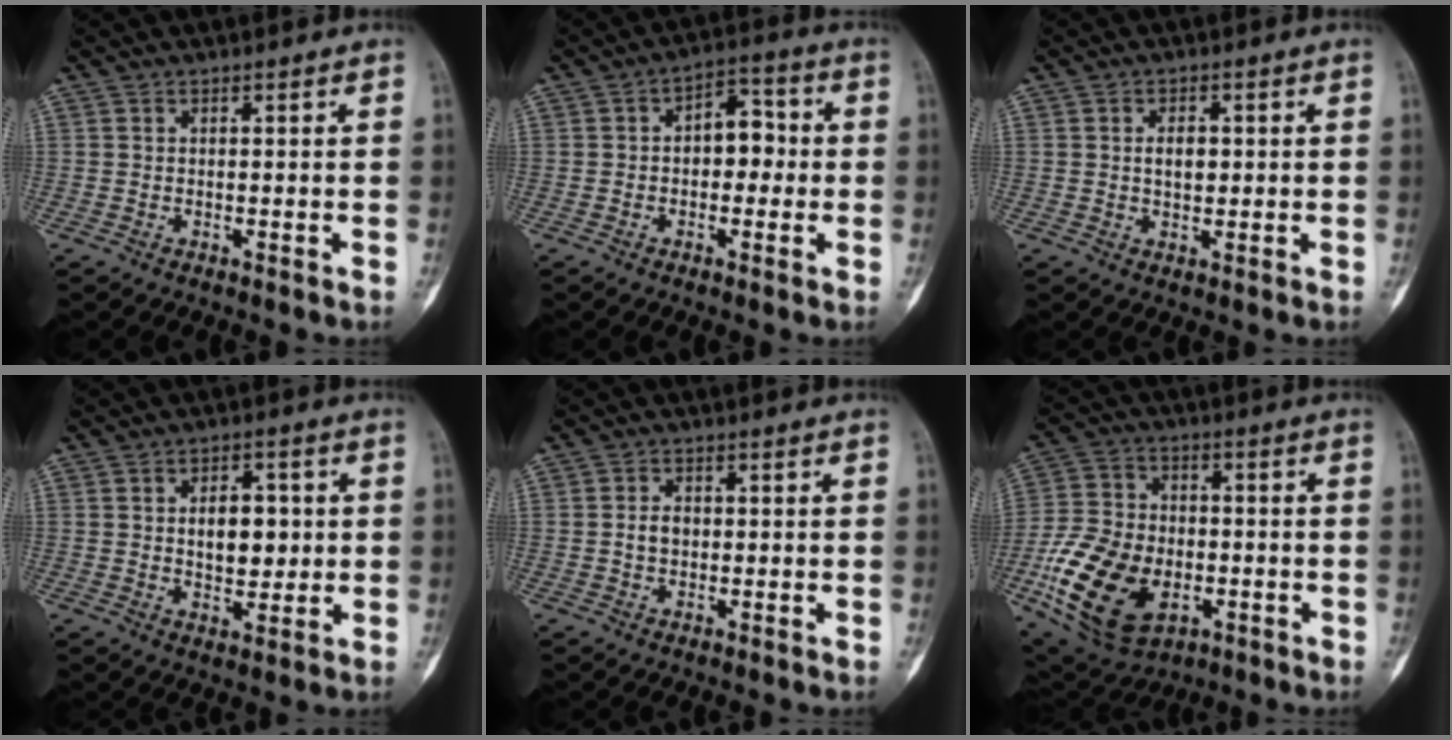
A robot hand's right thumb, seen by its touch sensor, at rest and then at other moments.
{"total": 7.6, "force": [0.1, 4.8, 5.8], "torque": [-0.049, 0.022, -0.009]}
{"total": 3.3, "force": [0.3, 2.1, 2.6], "torque": [-0.029, -0.001, 0.005]}
{"total": 7.9, "force": [0.8, 4.9, 6.1], "torque": [-0.056, -0.002, 0.015]}
{"total": 2.9, "force": [0.0, 2.2, 1.9], "torque": [-0.027, 0.006, -0.002]}
{"total": 19.7, "force": [-5.6, 12.9, 13.8], "torque": [-0.244, 0.008, -0.088]}